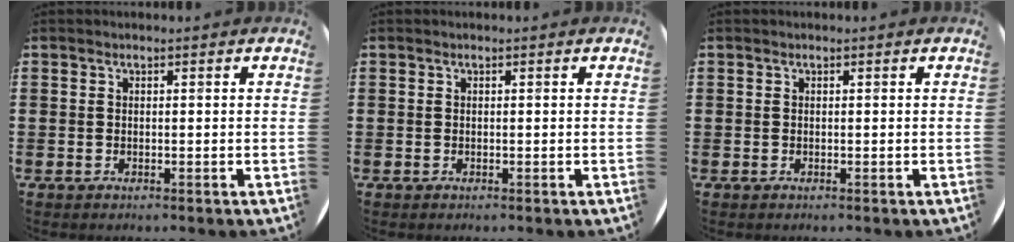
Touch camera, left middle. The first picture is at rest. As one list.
[{"total": 0.0}, {"total": 0.0}]